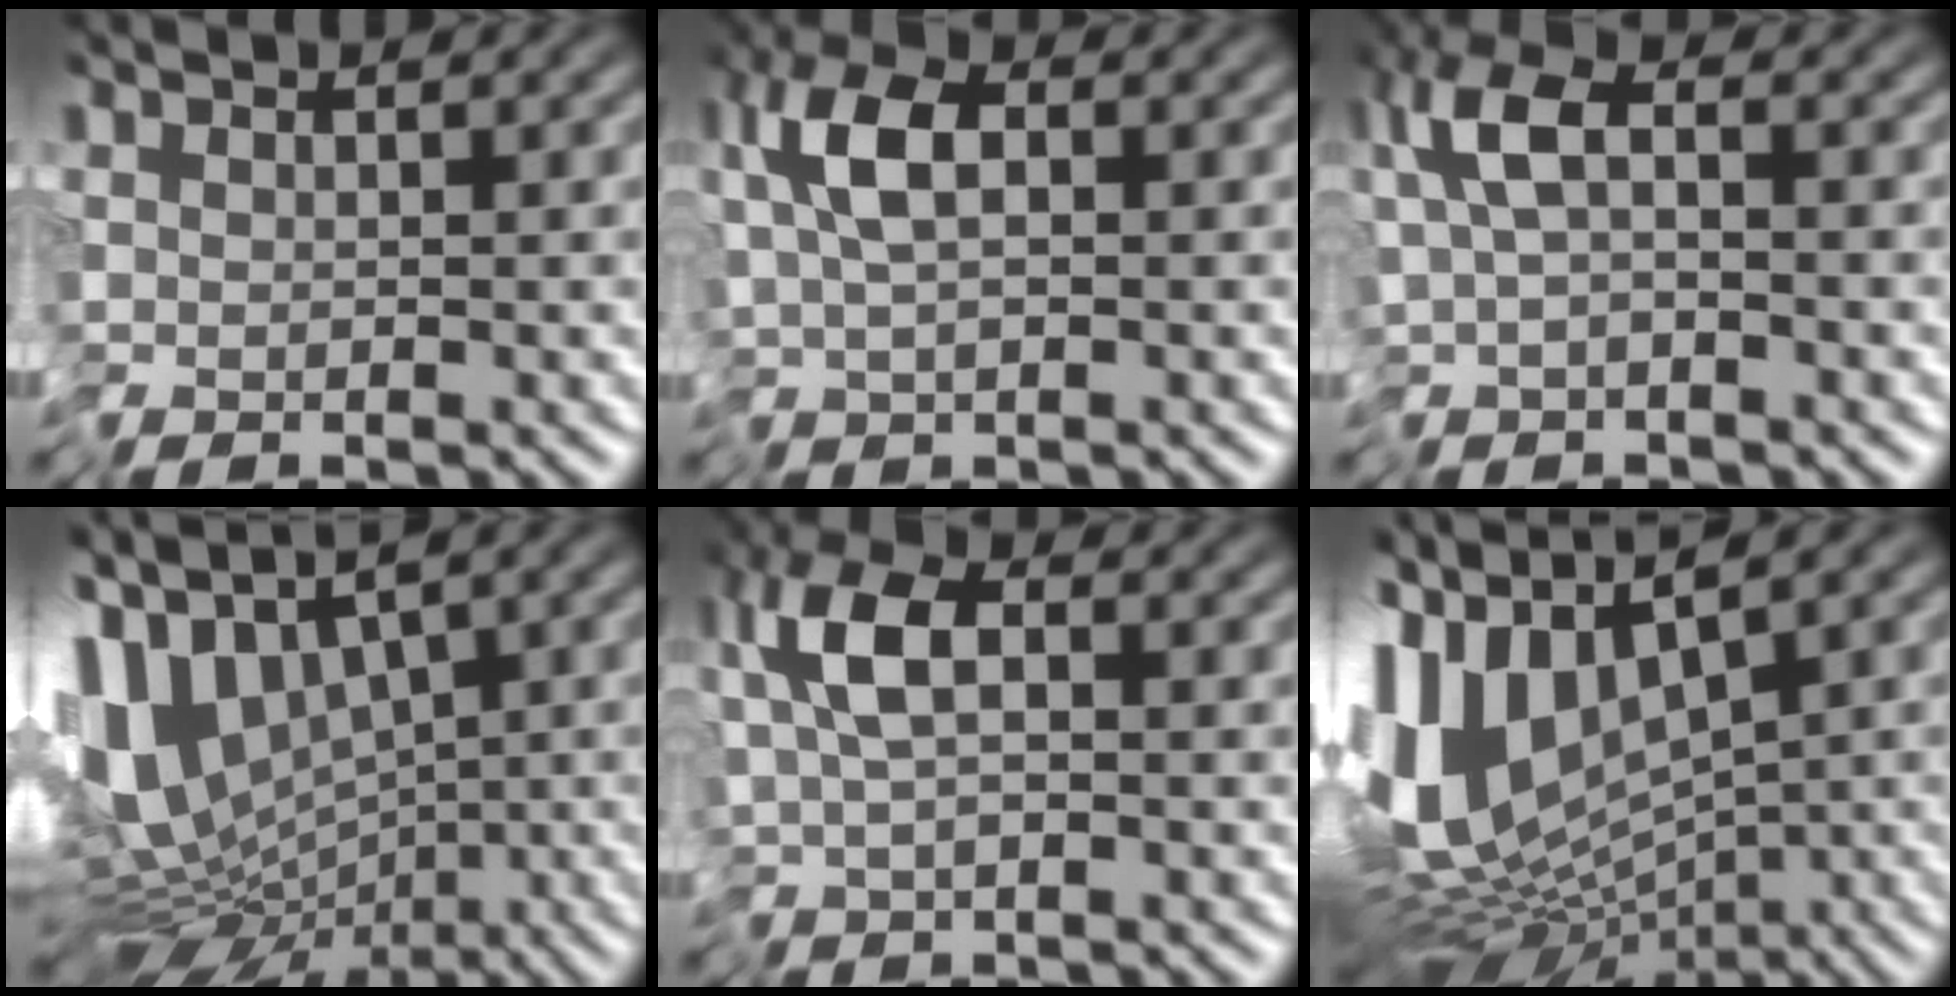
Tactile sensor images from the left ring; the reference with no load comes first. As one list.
[{"total": 4.3, "force": [-0.8, 1.9, 3.8], "torque": [-0.065, 0.009, -0.024]}, {"total": 4.7, "force": [-1.2, 2.2, 4.0], "torque": [-0.089, -0.001, -0.033]}, {"total": 13.7, "force": [-0.4, 8.0, 11.1], "torque": [-0.195, -0.010, 0.032]}, {"total": 5.1, "force": [-0.9, 2.2, 4.5], "torque": [-0.085, 0.008, -0.031]}, {"total": 12.0, "force": [0.3, 6.5, 10.0], "torque": [-0.221, -0.001, 0.026]}]